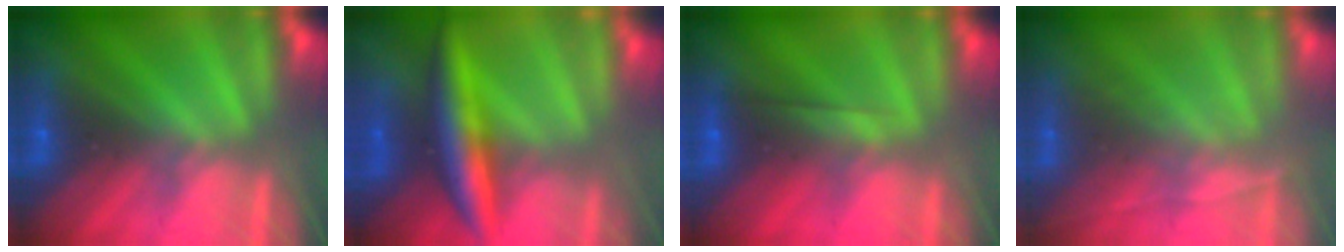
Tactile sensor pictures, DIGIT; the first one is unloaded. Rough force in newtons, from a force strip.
{"total": 9.6}
{"total": 1.9}
{"total": 2.0}